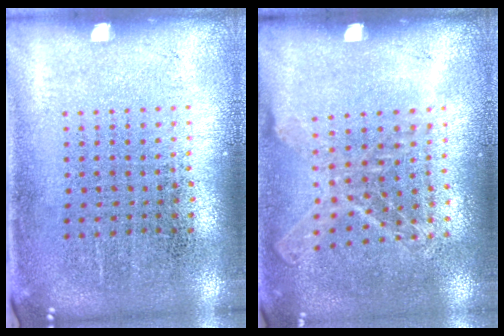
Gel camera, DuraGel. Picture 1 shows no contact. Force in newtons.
{"total": 1.1, "press": 1.0, "slide": 0.3}